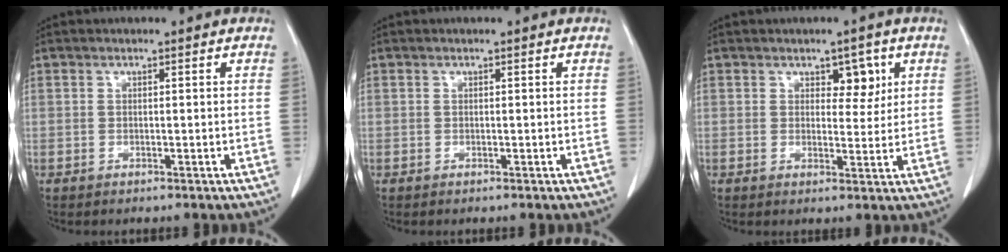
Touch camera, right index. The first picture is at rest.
{"total": 0.0}
{"total": 3.7, "force": [1.7, 2.1, 2.5], "torque": [-0.026, 0.002, 0.024]}